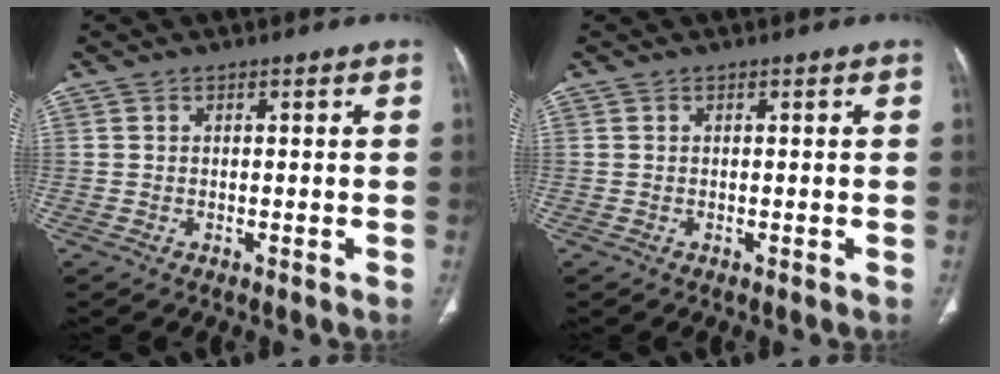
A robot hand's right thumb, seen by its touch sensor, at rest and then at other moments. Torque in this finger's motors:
{"motor_torque": [-0.06, -0.06, 0.19, 0.16, 0.01]}